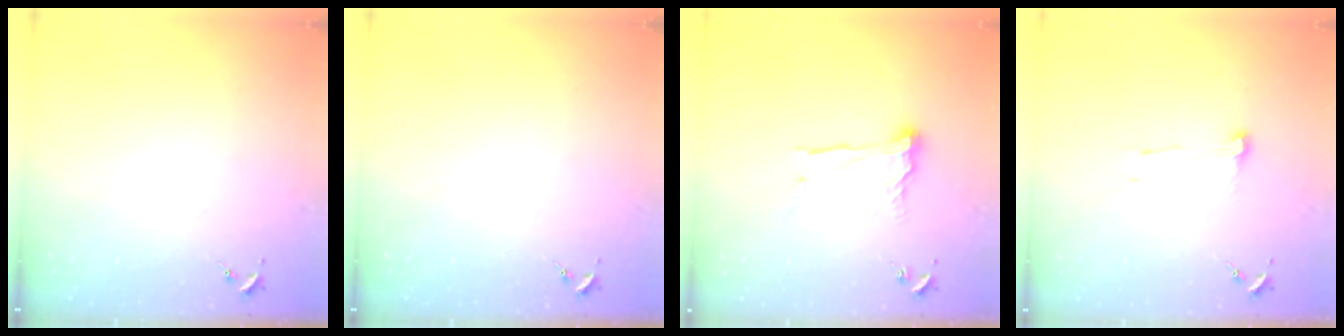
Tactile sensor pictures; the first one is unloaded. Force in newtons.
{"total": 0.0}
{"total": 10.8, "press": 10.8, "slide": 0.9}
{"total": 4.7, "press": 4.6, "slide": 0.5}